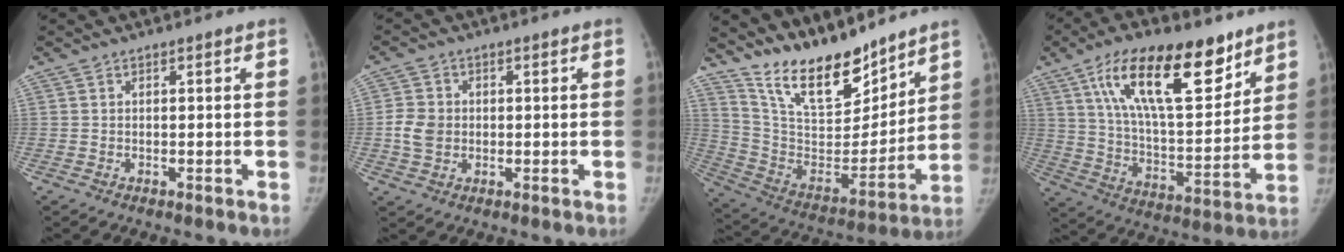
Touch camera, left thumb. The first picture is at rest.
{"total": 4.8, "force": [-0.3, 4.1, 2.4], "torque": [-0.034, 0.000, -0.006]}
{"total": 19.7, "force": [16.2, 6.8, 8.9], "torque": [-0.103, -0.107, 0.292]}
{"total": 23.2, "force": [13.2, 9.6, 16.5], "torque": [-0.230, -0.052, 0.230]}